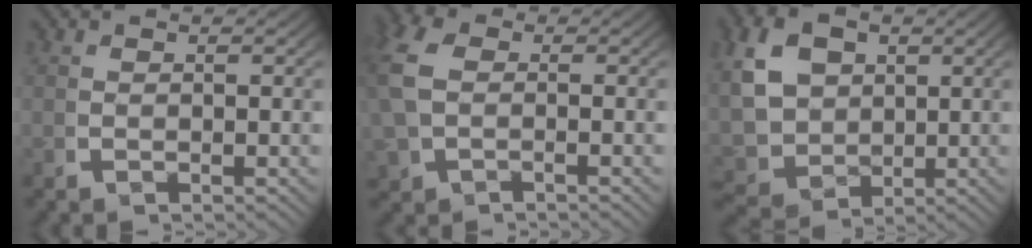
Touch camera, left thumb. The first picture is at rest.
{"total": 4.2, "force": [0.1, 3.0, 2.8], "torque": [-0.084, -0.003, 0.010]}
{"total": 9.0, "force": [0.5, 7.2, 5.4], "torque": [-0.144, -0.047, 0.036]}